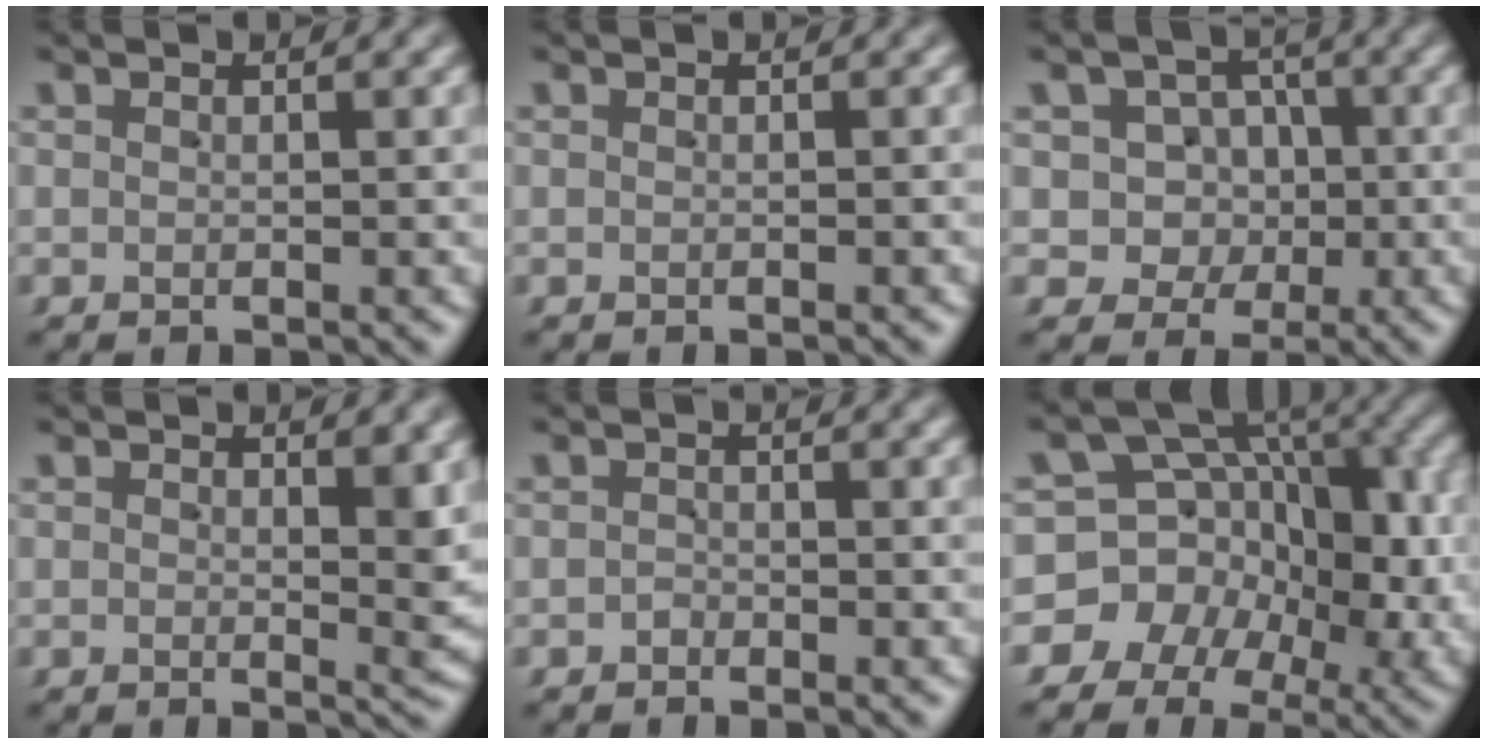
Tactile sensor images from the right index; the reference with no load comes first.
{"total": 0.0}
{"total": 8.6, "force": [-0.4, 8.2, 2.5], "torque": [-0.066, -0.036, -0.008]}
{"total": 1.7, "force": [0.6, 0.2, 1.5], "torque": [-0.014, -0.011, 0.012]}
{"total": 0.9, "force": [-0.8, 0.3, -0.2], "torque": [0.007, 0.000, -0.017]}
{"total": 16.8, "force": [-1.1, 14.5, 8.5], "torque": [-0.193, -0.048, -0.022]}